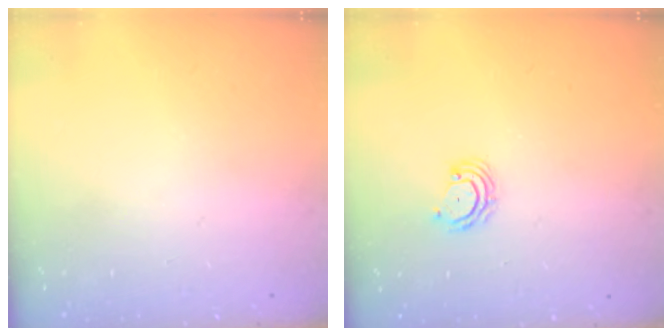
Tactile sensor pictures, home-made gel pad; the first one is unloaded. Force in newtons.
{"total": 4.1, "press": 4.1, "slide": 0.4}